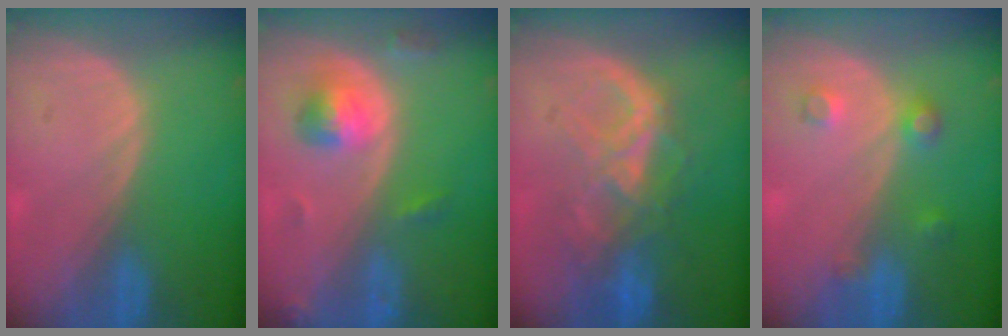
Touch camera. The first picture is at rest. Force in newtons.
{"total": 5.1, "press": 5.0, "slide": 1.0}
{"total": 8.8, "press": 7.6, "slide": 4.5}
{"total": 3.5, "press": 3.2, "slide": 1.4}